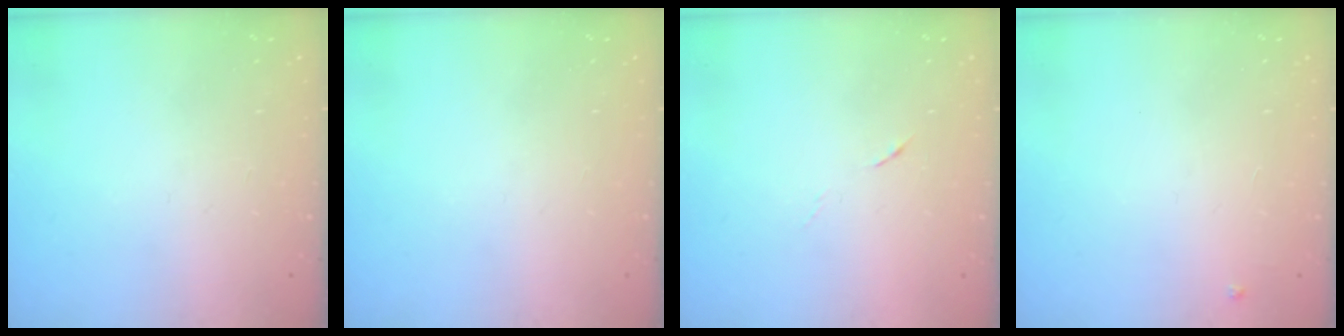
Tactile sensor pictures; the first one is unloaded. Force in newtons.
{"total": 0.0}
{"total": 4.0, "press": 3.8, "slide": 1.2}
{"total": 3.0, "press": 3.0, "slide": 0.5}